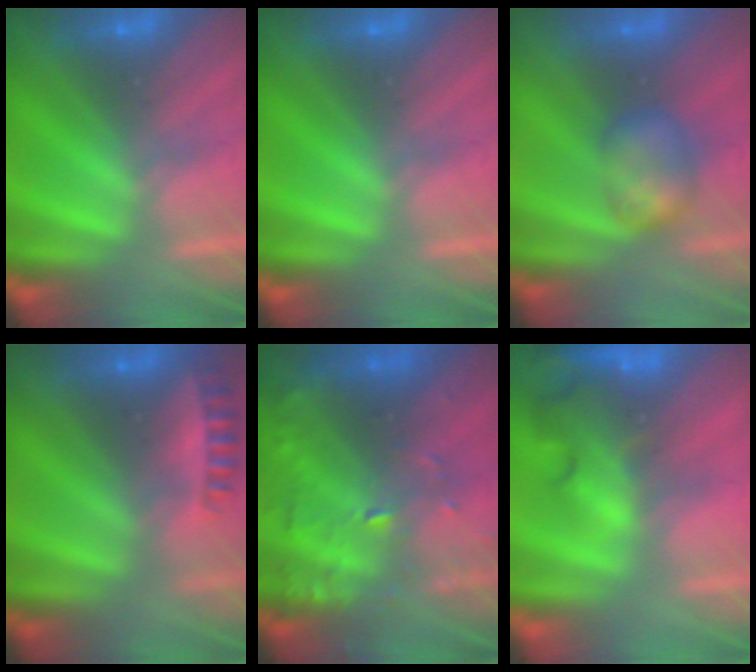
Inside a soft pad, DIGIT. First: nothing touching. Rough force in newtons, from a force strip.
{"total": 0.0}
{"total": 3.1}
{"total": 2.5}
{"total": 7.3}
{"total": 9.3}